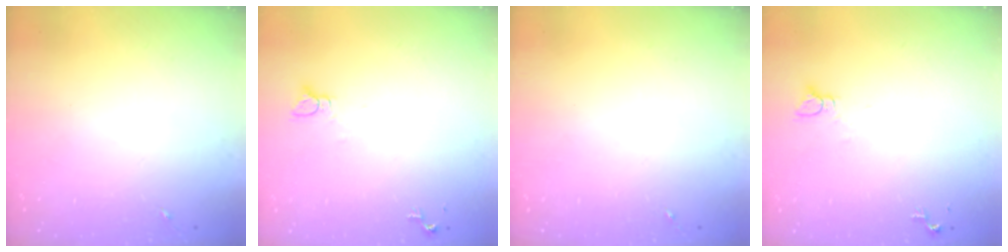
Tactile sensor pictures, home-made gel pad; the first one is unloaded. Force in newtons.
{"total": 2.2, "press": 2.2, "slide": 0.1}
{"total": 0.0}
{"total": 2.2, "press": 2.2, "slide": 0.1}